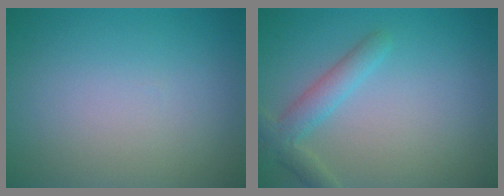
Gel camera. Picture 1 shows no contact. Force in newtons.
{"total": 3.0, "press": 3.0, "slide": 0.2}